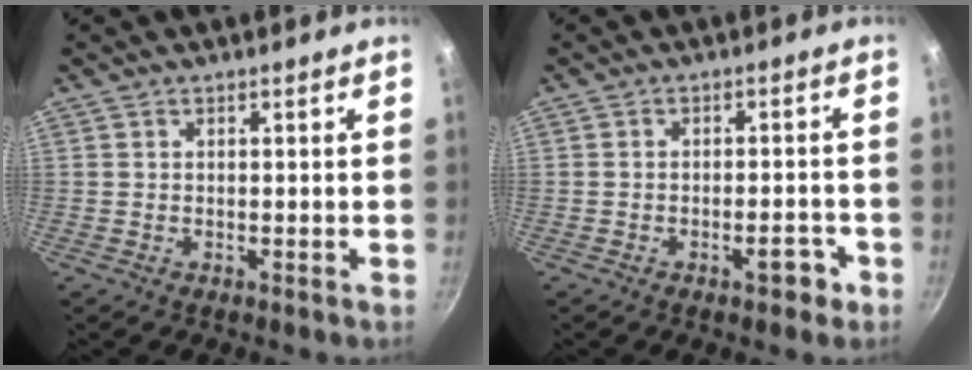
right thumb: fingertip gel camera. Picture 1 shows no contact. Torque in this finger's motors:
{"motor_torque": [-0.01, 0.05, -0.15, 0.01, -0.01]}